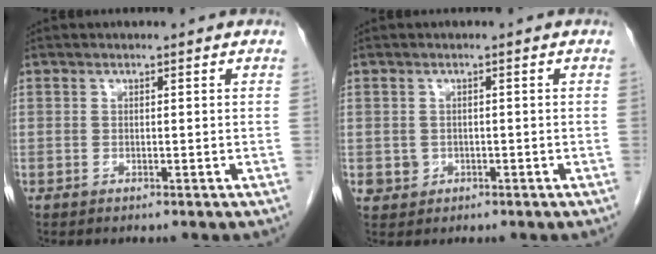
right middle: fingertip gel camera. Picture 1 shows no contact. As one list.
[{"total": 2.0, "force": [-0.4, 2.0, 0.3], "torque": [-0.002, 0.006, 0.002]}]